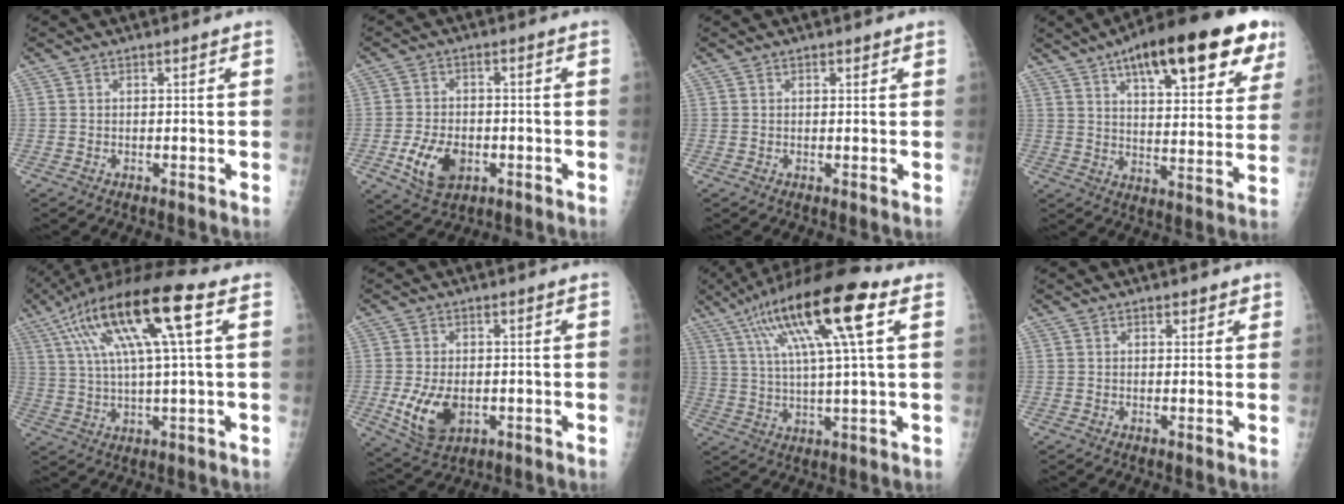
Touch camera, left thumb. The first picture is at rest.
{"total": 8.5, "force": [-3.0, 5.6, 5.7], "torque": [-0.095, 0.006, -0.047]}
{"total": 0.7, "force": [0.5, 0.5, 0.2], "torque": [0.005, -0.003, 0.003]}
{"total": 25.3, "force": [13.7, 8.5, 19.4], "torque": [-0.250, -0.018, 0.196]}
{"total": 18.4, "force": [6.5, 3.3, 16.8], "torque": [-0.322, 0.018, 0.110]}
{"total": 9.0, "force": [-2.0, 5.7, 6.6], "torque": [-0.120, -0.006, -0.022]}
{"total": 18.8, "force": [7.5, 3.1, 16.9], "torque": [-0.306, 0.006, 0.122]}
{"total": 1.5, "force": [0.9, 1.0, 0.5], "torque": [0.012, -0.004, 0.007]}